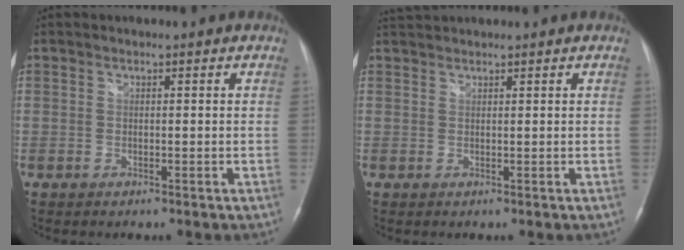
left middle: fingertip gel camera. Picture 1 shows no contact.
{"total": 2.5, "force": [2.4, 0.0, 0.5], "torque": [-0.014, 0.023, 0.048]}